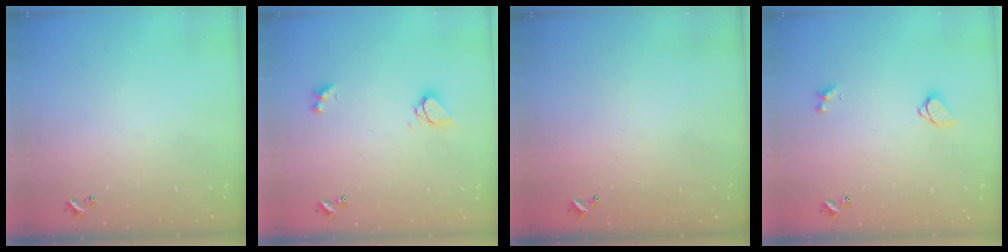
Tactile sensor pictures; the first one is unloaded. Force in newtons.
{"total": 2.1, "press": 2.0, "slide": 0.5}
{"total": 3.0, "press": 3.0, "slide": 0.1}
{"total": 1.5, "press": 1.5, "slide": 0.3}